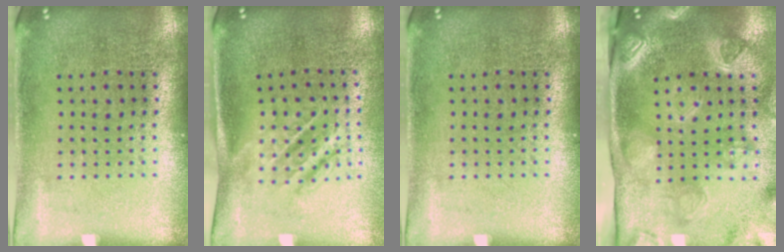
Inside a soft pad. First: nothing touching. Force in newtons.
{"total": 1.8, "press": 1.2, "slide": 1.3}
{"total": 0.0}
{"total": 4.1, "press": 3.0, "slide": 2.7}